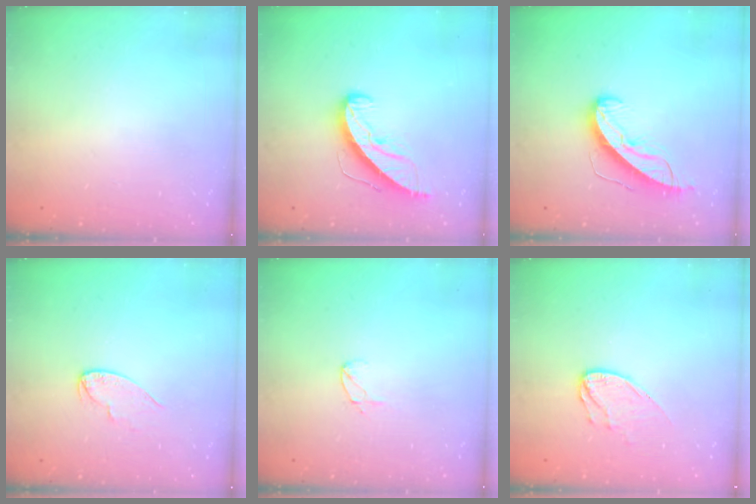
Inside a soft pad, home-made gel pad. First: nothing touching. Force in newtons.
{"total": 8.8, "press": 8.7, "slide": 0.2}
{"total": 9.7, "press": 9.6, "slide": 0.5}
{"total": 5.6, "press": 5.6, "slide": 0.4}
{"total": 3.7, "press": 3.7, "slide": 0.3}
{"total": 7.6, "press": 7.6, "slide": 0.2}